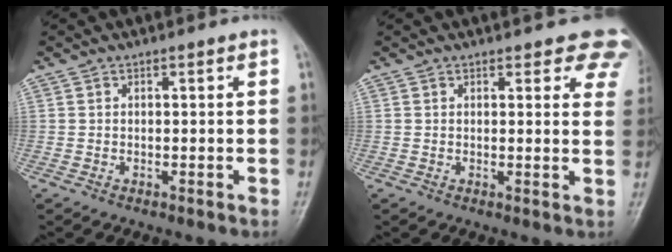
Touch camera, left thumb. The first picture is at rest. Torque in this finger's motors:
{"motor_torque": [0.19, 0.05, 0.07, 0.00, 0.07]}